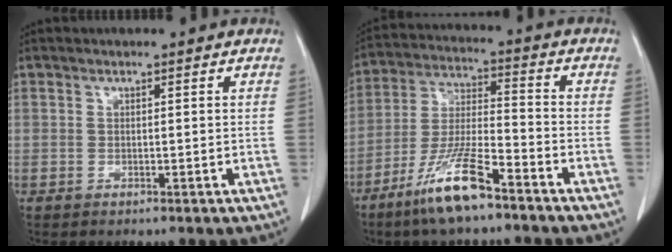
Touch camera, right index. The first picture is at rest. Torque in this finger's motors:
{"motor_torque": [1.18, -0.91, 0.41, 0.15]}